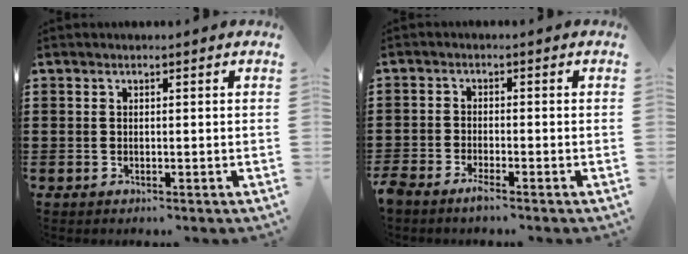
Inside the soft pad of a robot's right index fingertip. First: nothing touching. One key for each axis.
{"total": 2.2, "fx": -2.0, "fy": 0.0, "fz": 0.9, "tx": -0.030, "ty": -0.005, "tz": -0.042}